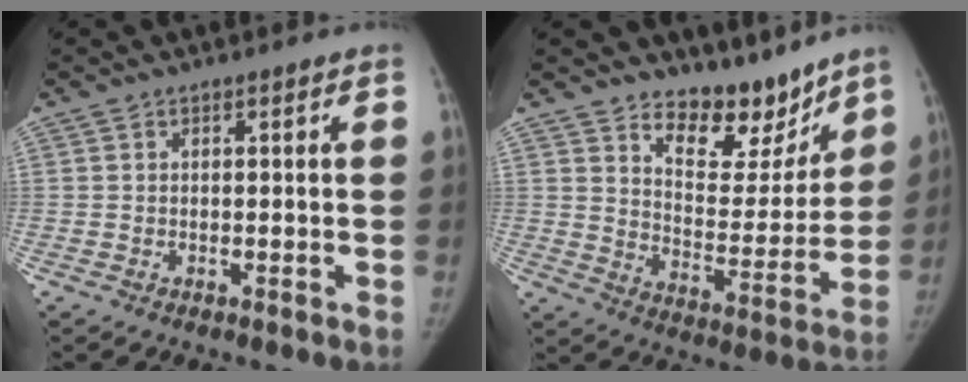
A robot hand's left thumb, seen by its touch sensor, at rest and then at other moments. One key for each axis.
{"total": 13.3, "fx": 10.9, "fy": 6.1, "fz": 4.7, "tx": -0.013, "ty": -0.094, "tz": 0.176}